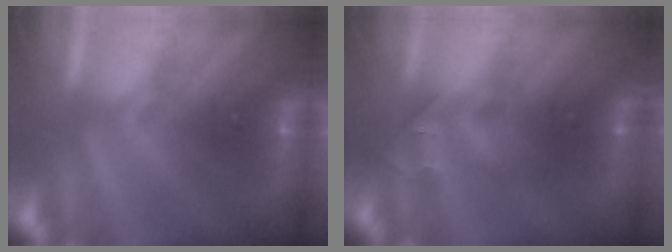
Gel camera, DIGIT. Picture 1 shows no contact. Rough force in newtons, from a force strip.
{"total": 2.4}